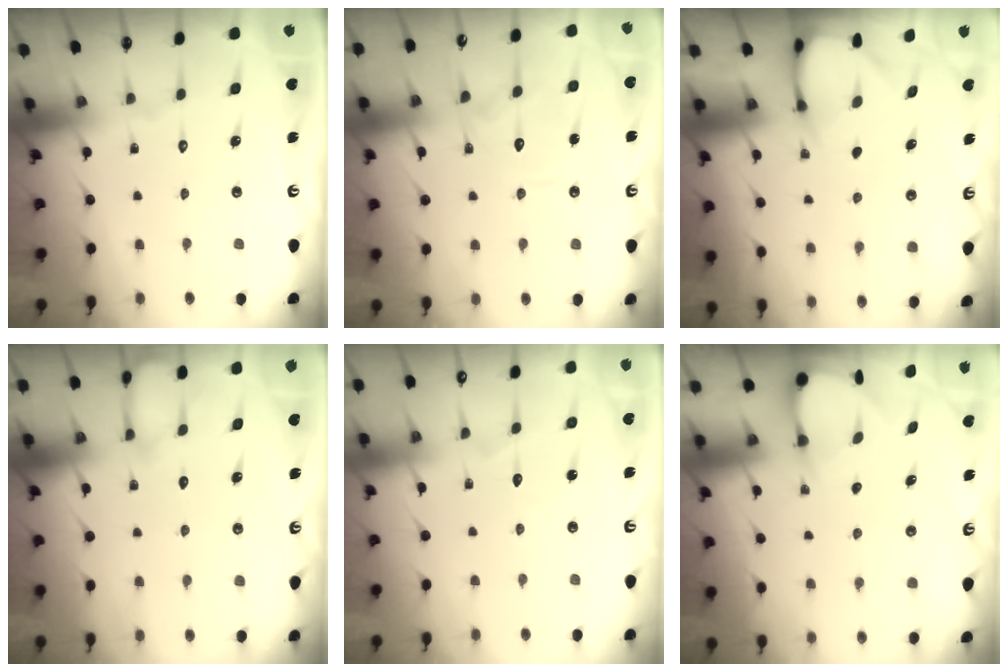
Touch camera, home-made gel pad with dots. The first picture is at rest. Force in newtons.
{"total": 12.7, "press": 12.6, "slide": 1.3}
{"total": 3.6, "press": 3.6, "slide": 0.3}
{"total": 4.9, "press": 4.9, "slide": 0.5}
{"total": 3.5, "press": 3.5, "slide": 0.4}
{"total": 3.6, "press": 3.5, "slide": 0.3}